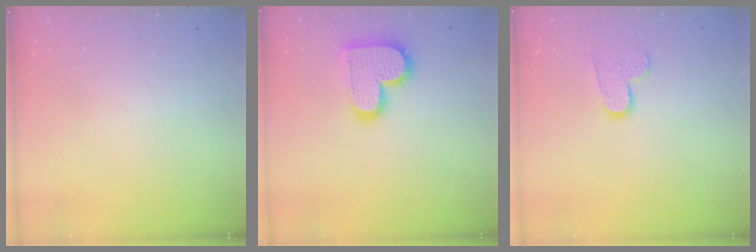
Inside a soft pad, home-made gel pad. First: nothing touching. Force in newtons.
{"total": 15.1, "press": 15.0, "slide": 0.9}
{"total": 8.0, "press": 8.0, "slide": 0.6}